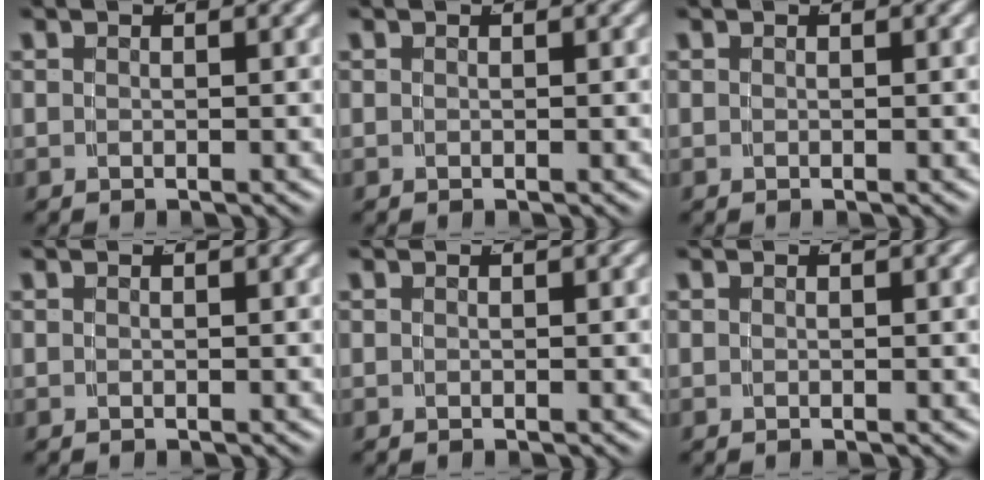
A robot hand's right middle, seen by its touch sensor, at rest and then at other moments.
{"total": 0.0}
{"total": 0.0}
{"total": 0.0}
{"total": 0.0}
{"total": 0.0}